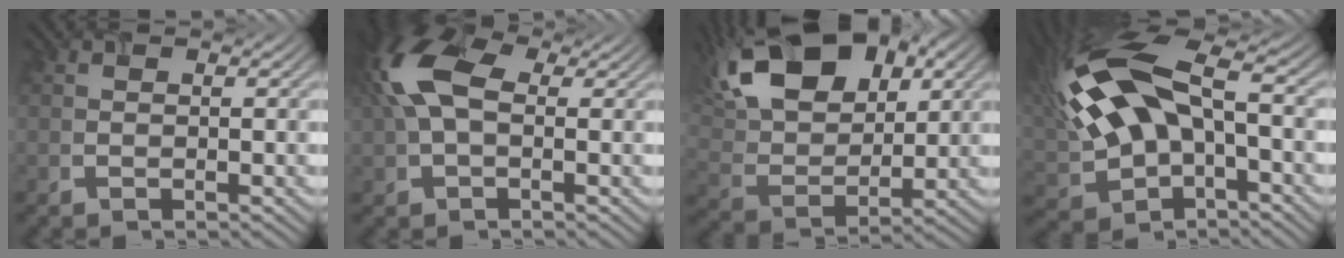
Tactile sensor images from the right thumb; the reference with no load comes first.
{"total": 10.0, "force": [1.9, 5.9, 7.9], "torque": [-0.210, 0.018, 0.028]}
{"total": 16.3, "force": [8.4, 9.3, 10.4], "torque": [-0.225, 0.023, 0.131]}
{"total": 17.7, "force": [2.1, 9.7, 14.6], "torque": [-0.319, 0.000, 0.040]}